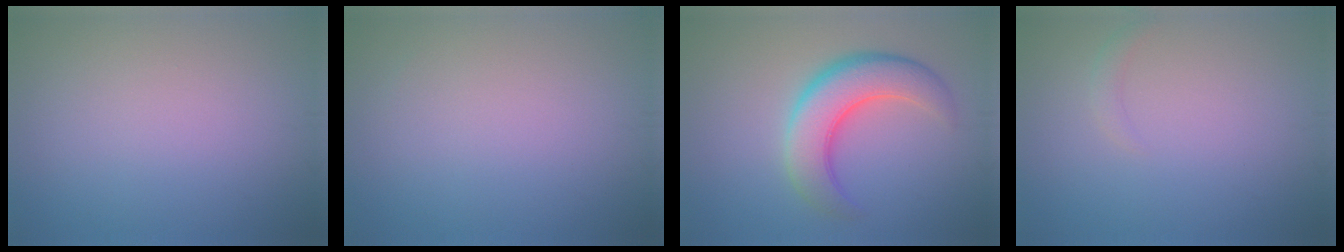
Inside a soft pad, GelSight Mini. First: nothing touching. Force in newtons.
{"total": 0.0}
{"total": 6.5, "press": 6.5, "slide": 0.4}
{"total": 0.9, "press": 0.9, "slide": 0.2}